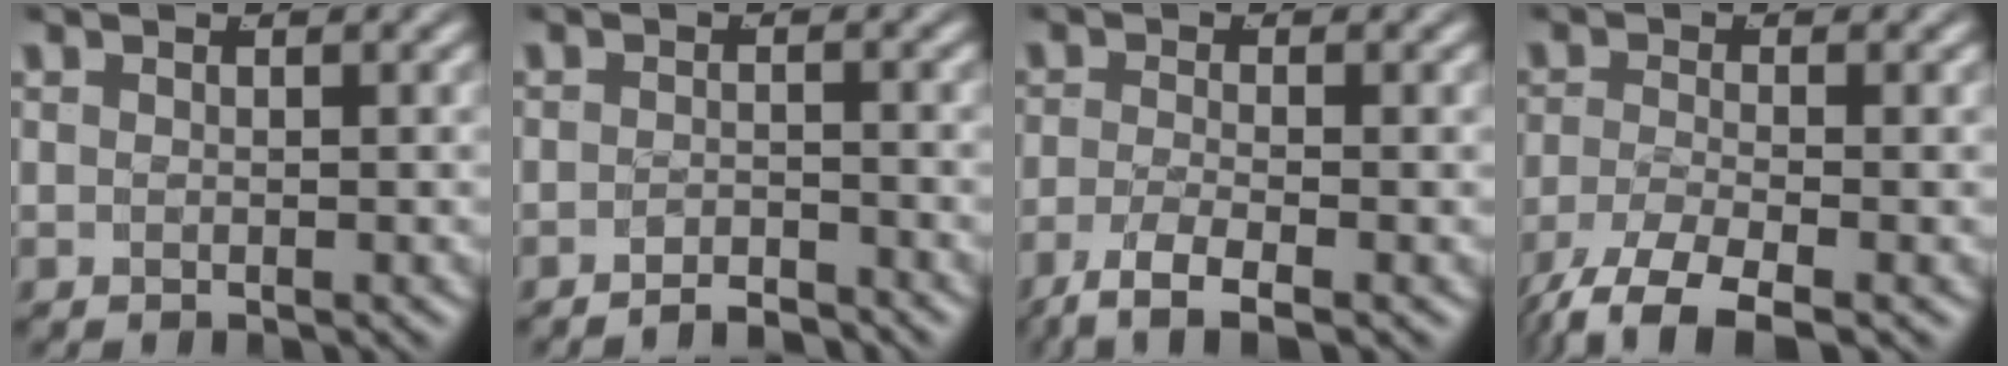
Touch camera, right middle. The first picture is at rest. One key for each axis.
{"total": 2.8, "fx": -2.8, "fy": 0.0, "fz": 0.3, "tx": -0.001, "ty": -0.006, "tz": -0.048}
{"total": 5.1, "fx": -3.6, "fy": 1.3, "fz": 3.3, "tx": -0.064, "ty": -0.026, "tz": -0.045}
{"total": 6.3, "fx": -4.6, "fy": 2.2, "fz": 3.8, "tx": -0.078, "ty": -0.033, "tz": -0.052}